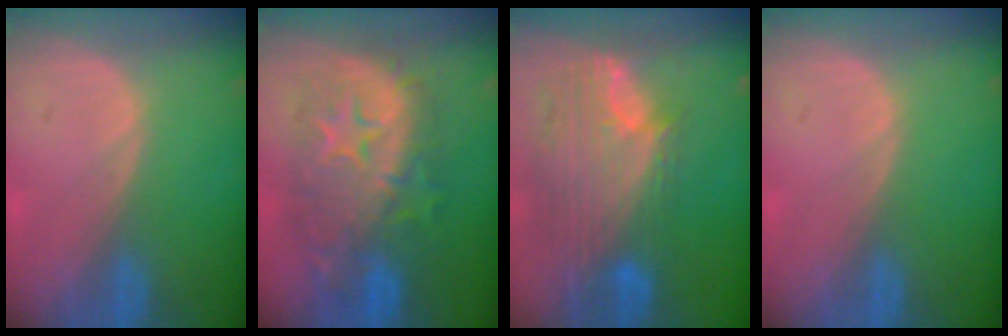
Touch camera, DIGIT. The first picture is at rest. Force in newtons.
{"total": 12.0, "press": 11.9, "slide": 1.2}
{"total": 12.0, "press": 10.1, "slide": 6.4}
{"total": 0.0}